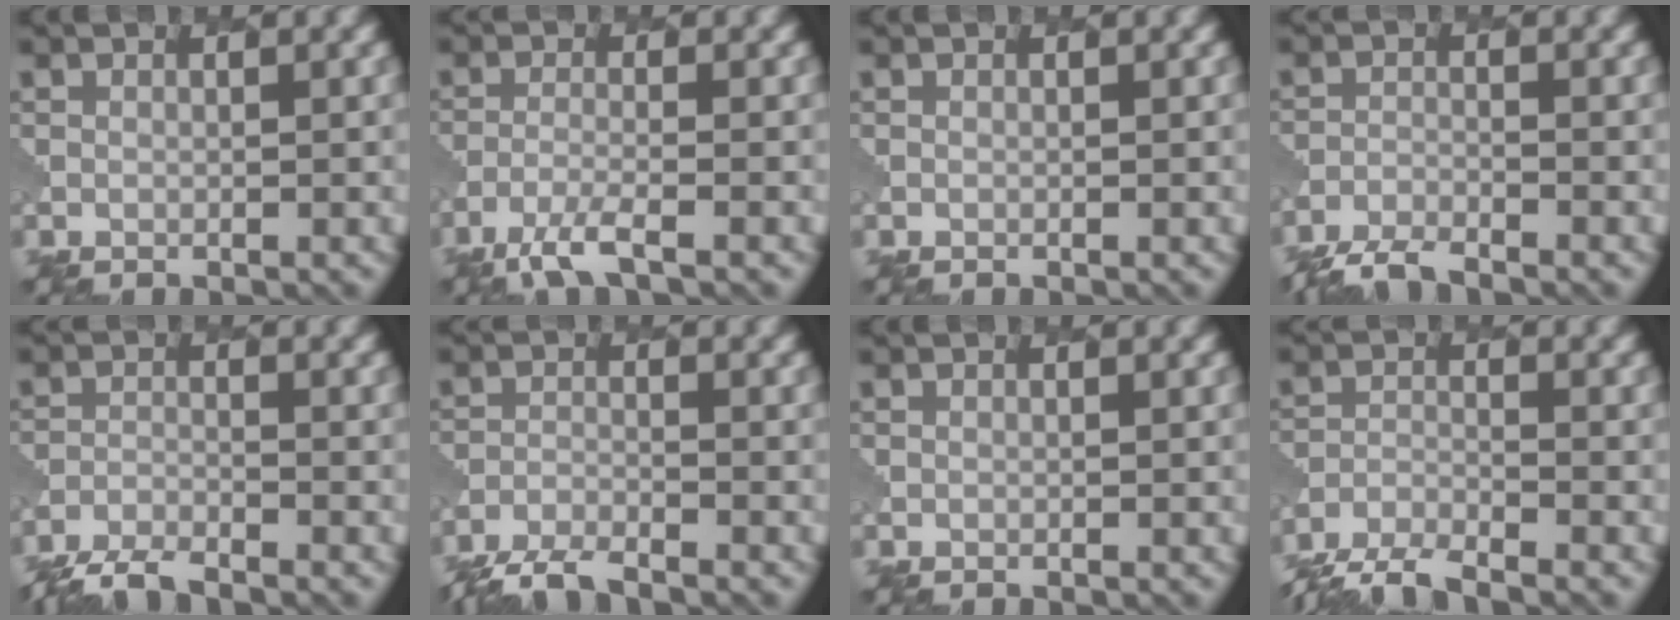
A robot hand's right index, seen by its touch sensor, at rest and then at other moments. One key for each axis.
{"total": 3.1, "fx": -2.3, "fy": 0.4, "fz": 2.0, "tx": -0.043, "ty": -0.001, "tz": -0.058}
{"total": 0.0}
{"total": 4.1, "fx": -3.9, "fy": 0.5, "fz": 1.0, "tx": -0.027, "ty": -0.012, "tz": -0.077}
{"total": 4.5, "fx": -4.3, "fy": 0.6, "fz": 1.1, "tx": -0.028, "ty": -0.016, "tz": -0.082}
{"total": 4.8, "fx": -4.5, "fy": 0.7, "fz": 1.3, "tx": -0.032, "ty": -0.017, "tz": -0.085}
{"total": 0.0}
{"total": 6.3, "fx": -5.9, "fy": 1.1, "fz": 2.0, "tx": -0.042, "ty": -0.017, "tz": -0.105}